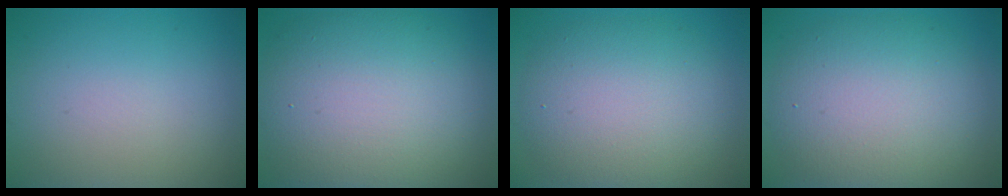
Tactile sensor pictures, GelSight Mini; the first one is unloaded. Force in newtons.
{"total": 12.4, "press": 12.4, "slide": 0.6}
{"total": 7.8, "press": 7.8, "slide": 0.2}
{"total": 9.5, "press": 9.5, "slide": 0.5}